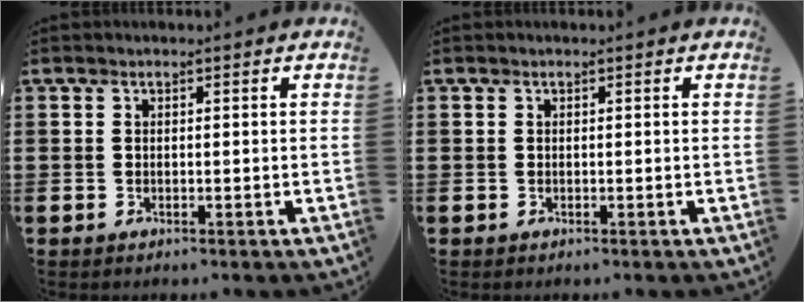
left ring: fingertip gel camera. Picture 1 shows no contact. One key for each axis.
{"total": 0.0}